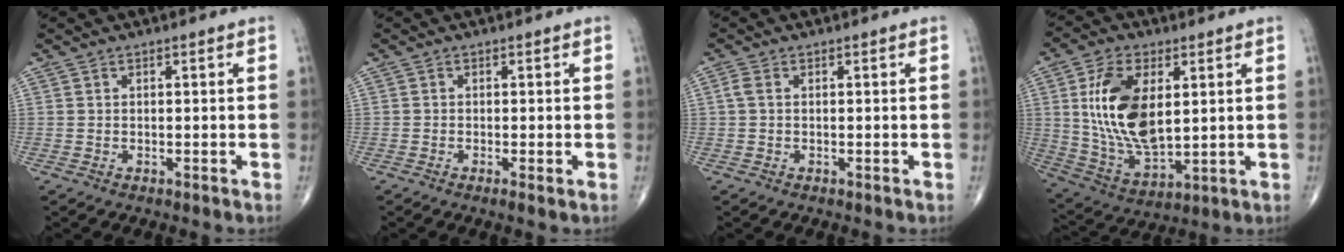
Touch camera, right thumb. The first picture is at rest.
{"total": 1.2, "force": [-0.4, 0.1, 1.1], "torque": [-0.031, -0.006, -0.013]}
{"total": 1.5, "force": [0.2, 0.9, 1.2], "torque": [-0.030, 0.003, 0.001]}
{"total": 17.1, "force": [3.4, 9.0, 14.1], "torque": [-0.257, -0.017, 0.073]}